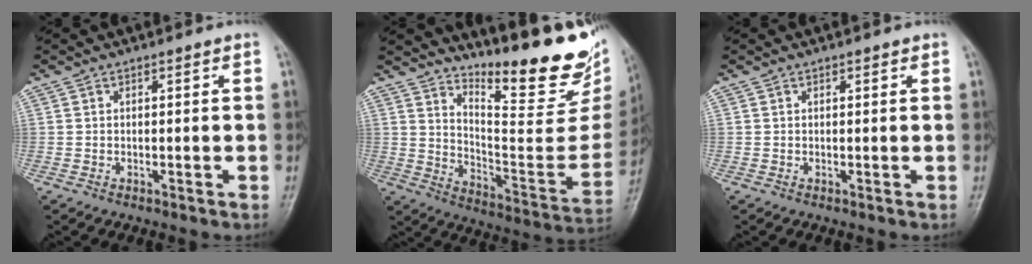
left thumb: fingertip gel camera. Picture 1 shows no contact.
{"total": 24.4, "force": [18.9, 6.2, 14.1], "torque": [-0.168, -0.152, 0.271]}
{"total": 0.5, "force": [0.3, 0.3, 0.3], "torque": [0.000, -0.001, 0.001]}